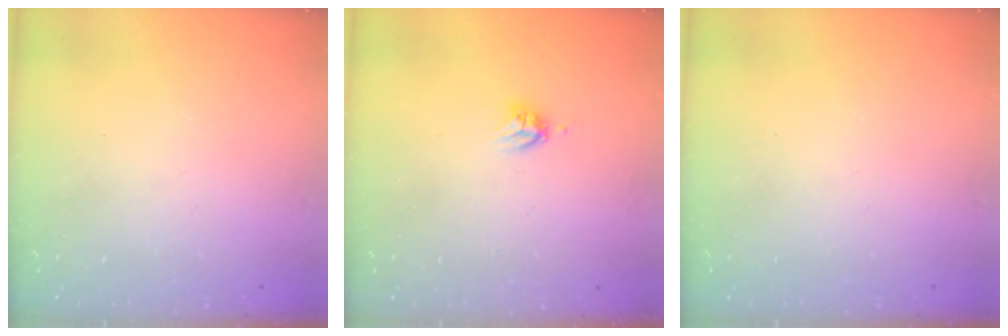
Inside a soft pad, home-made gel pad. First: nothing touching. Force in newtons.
{"total": 4.3, "press": 4.2, "slide": 0.6}
{"total": 0.0}